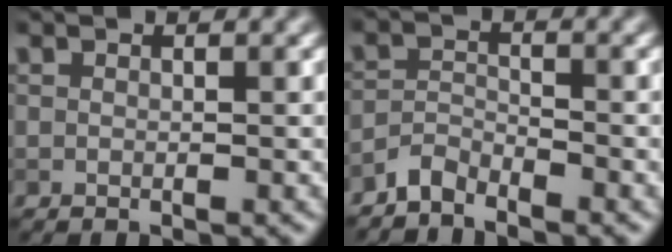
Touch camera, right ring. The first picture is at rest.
{"total": 2.1, "force": [-2.0, 0.4, 0.4], "torque": [-0.009, 0.006, -0.047]}